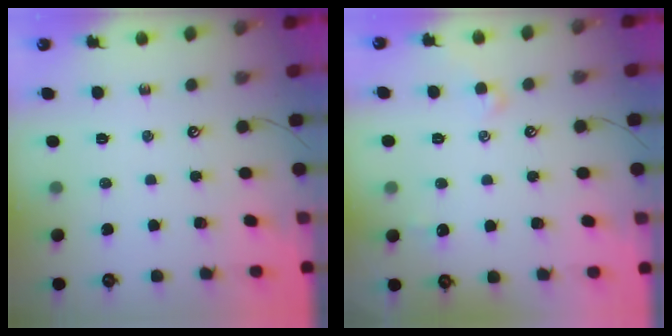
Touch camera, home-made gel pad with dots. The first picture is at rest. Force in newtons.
{"total": 1.4, "press": 1.3, "slide": 0.5}